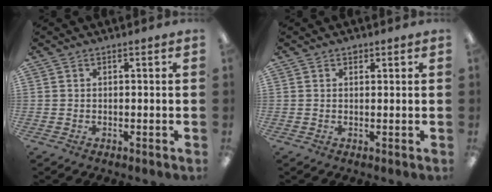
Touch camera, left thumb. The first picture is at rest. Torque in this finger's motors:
{"motor_torque": [0.21, 0.07, 0.58, -0.10, 0.00]}